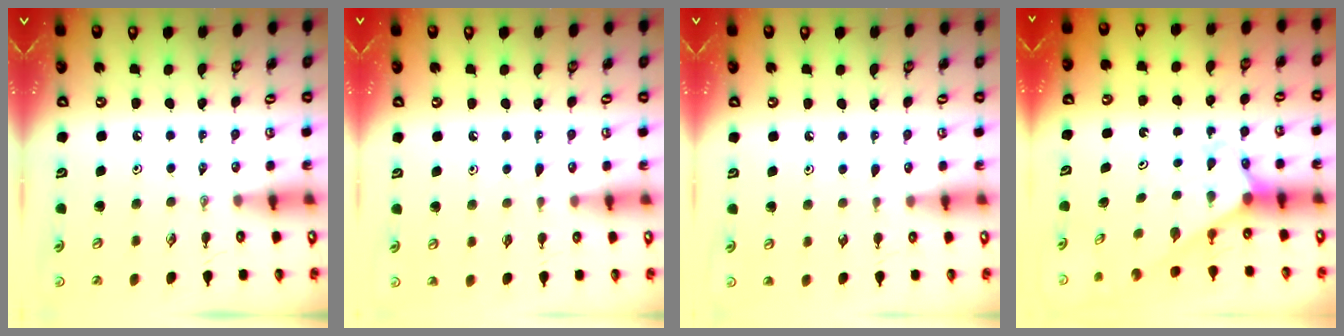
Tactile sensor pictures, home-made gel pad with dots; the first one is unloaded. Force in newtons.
{"total": 5.8, "press": 5.7, "slide": 0.6}
{"total": 4.7, "press": 4.6, "slide": 0.5}
{"total": 2.6, "press": 2.6, "slide": 0.1}